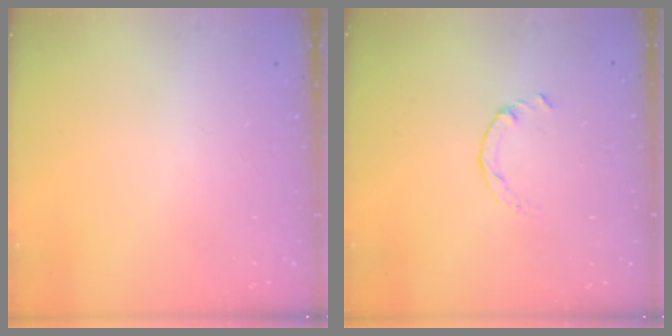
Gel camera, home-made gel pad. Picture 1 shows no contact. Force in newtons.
{"total": 0.0}